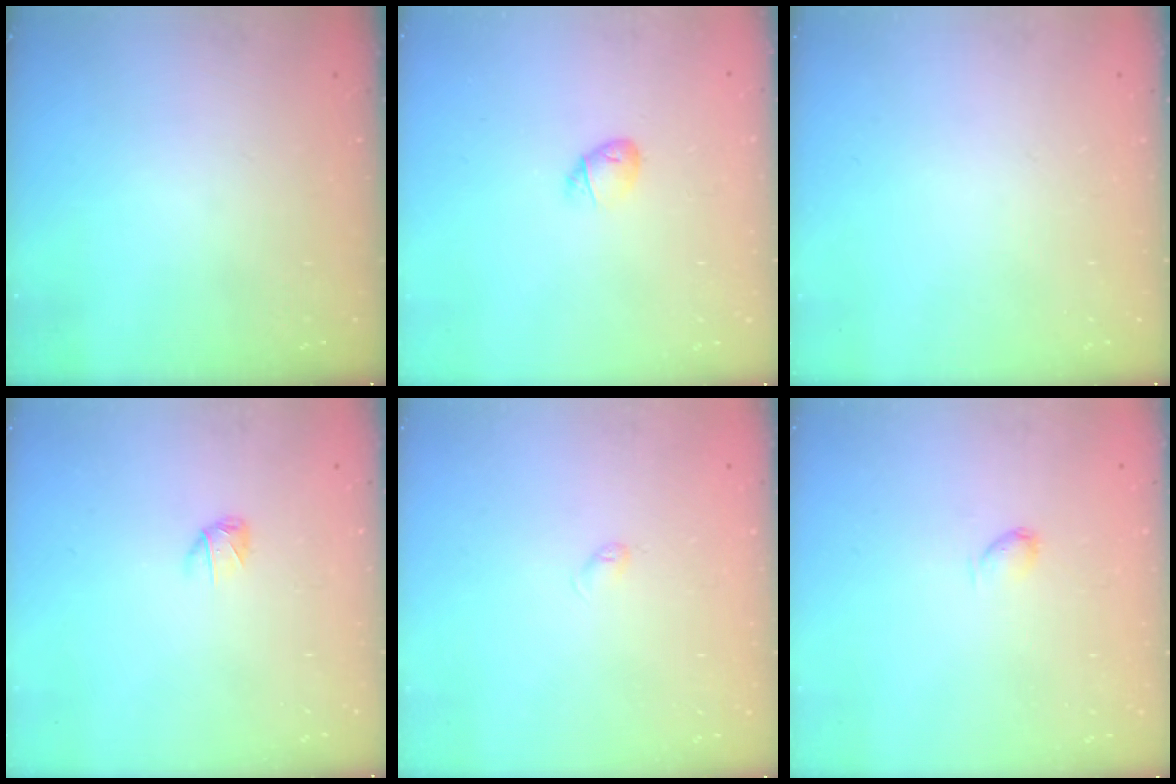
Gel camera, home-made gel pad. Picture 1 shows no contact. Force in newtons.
{"total": 5.2, "press": 5.0, "slide": 1.3}
{"total": 0.0}
{"total": 3.0, "press": 2.9, "slide": 0.7}
{"total": 2.7, "press": 2.6, "slide": 0.4}
{"total": 2.8, "press": 2.7, "slide": 0.4}